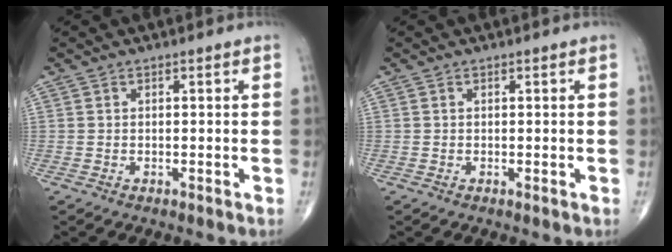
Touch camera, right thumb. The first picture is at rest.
{"total": 0.0}